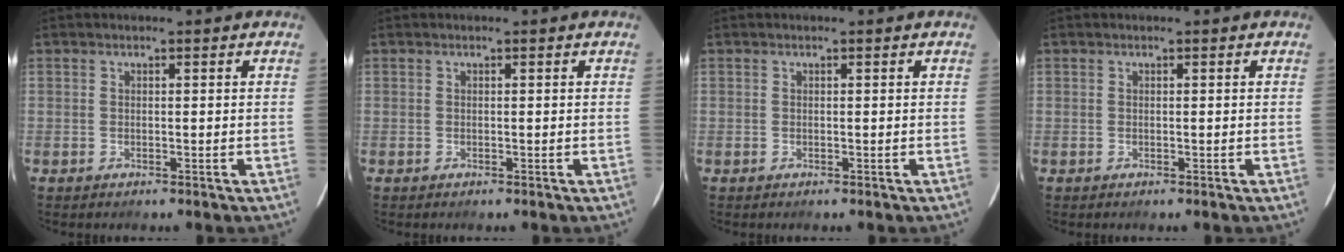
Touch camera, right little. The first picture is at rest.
{"total": 0.0}
{"total": 0.0}
{"total": 0.0}